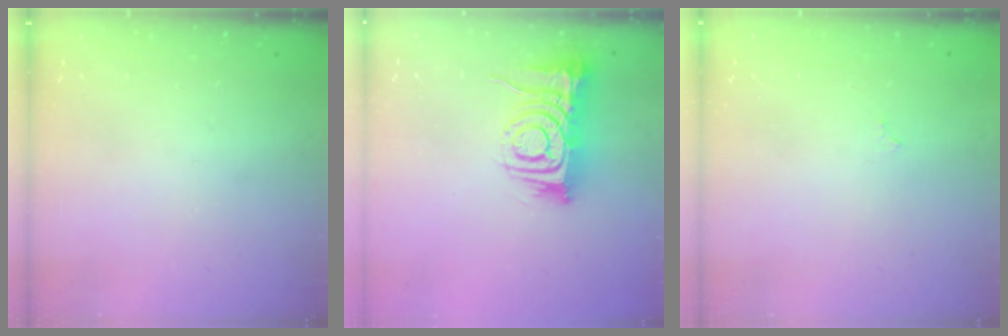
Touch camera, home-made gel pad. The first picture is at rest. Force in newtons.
{"total": 10.2, "press": 10.2, "slide": 1.2}
{"total": 1.8, "press": 1.8, "slide": 0.3}